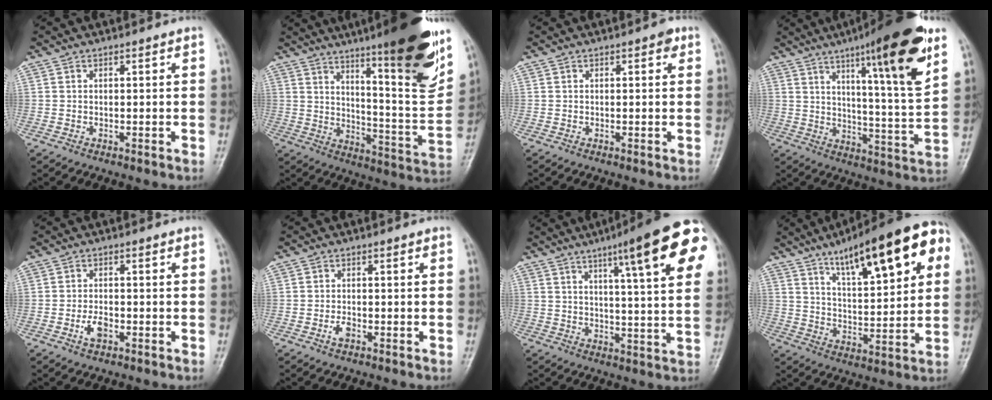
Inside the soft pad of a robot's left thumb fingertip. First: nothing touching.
{"total": 23.7, "force": [14.2, 3.4, 18.6], "torque": [-0.238, -0.070, 0.215]}
{"total": 1.5, "force": [0.6, 0.8, 1.2], "torque": [-0.008, 0.002, 0.005]}
{"total": 20.5, "force": [11.0, 2.6, 17.1], "torque": [-0.227, -0.051, 0.162]}
{"total": 3.3, "force": [-1.4, 1.7, 2.4], "torque": [-0.045, 0.007, -0.028]}
{"total": 2.0, "force": [-1.0, 1.0, 1.4], "torque": [-0.027, 0.004, -0.020]}
{"total": 19.8, "force": [9.0, 3.1, 17.4], "torque": [-0.218, -0.015, 0.115]}
{"total": 21.5, "force": [10.4, 6.7, 17.6], "torque": [-0.222, -0.016, 0.155]}